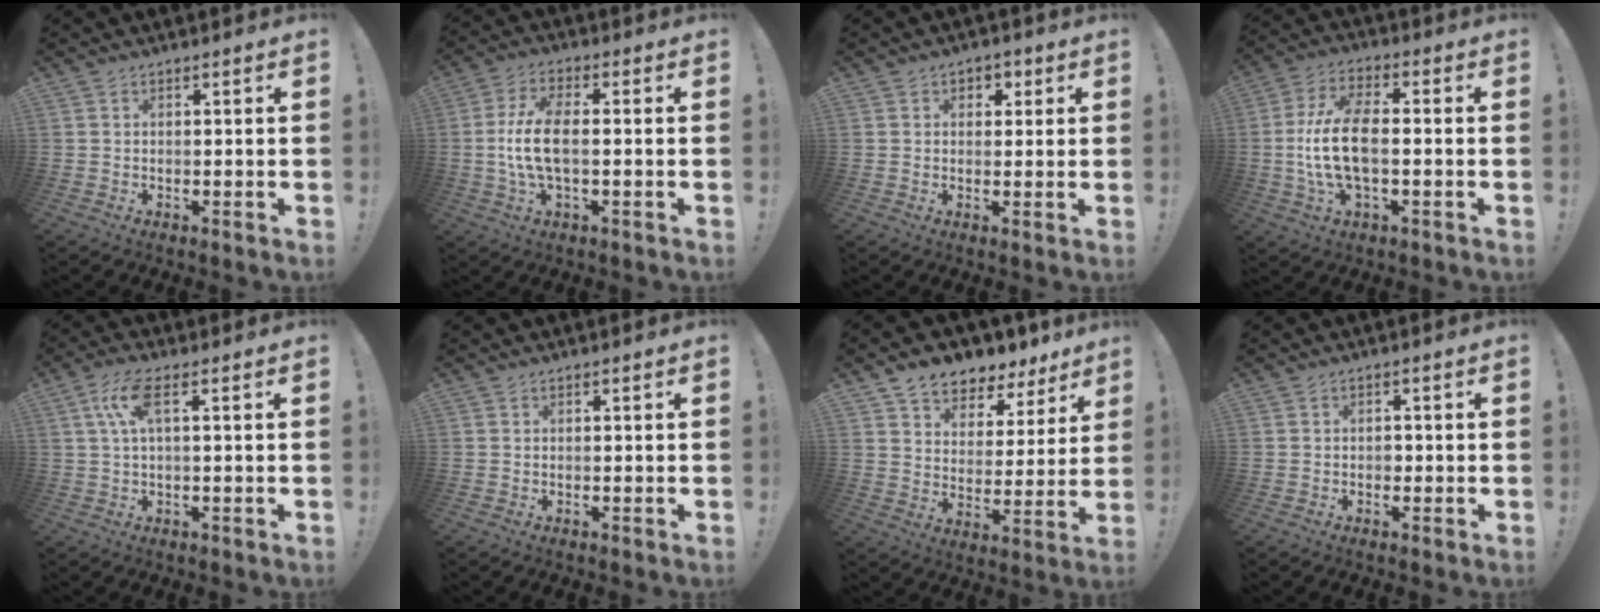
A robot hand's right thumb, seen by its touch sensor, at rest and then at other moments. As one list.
[{"total": 10.1, "force": [-0.6, 4.2, 9.2], "torque": [-0.187, 0.001, -0.008]}, {"total": 4.2, "force": [1.4, 3.8, 1.2], "torque": [-0.009, -0.004, 0.022]}, {"total": 13.4, "force": [-1.4, 6.1, 11.9], "torque": [-0.248, 0.002, -0.026]}, {"total": 8.4, "force": [2.2, 3.1, 7.5], "torque": [-0.152, 0.007, 0.045]}, {"total": 0.0}, {"total": 7.9, "force": [6.4, 4.3, 1.8], "torque": [-0.028, -0.061, 0.119]}, {"total": 1.1, "force": [-0.5, 0.9, 0.5], "torque": [-0.008, 0.004, -0.011]}]